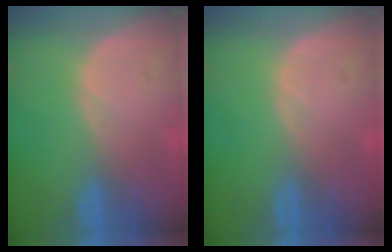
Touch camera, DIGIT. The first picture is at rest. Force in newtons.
{"total": 0.0}